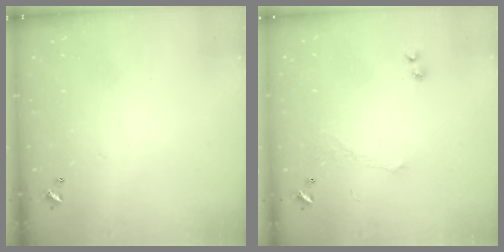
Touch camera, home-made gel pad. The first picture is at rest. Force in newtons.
{"total": 1.2, "press": 1.0, "slide": 0.8}